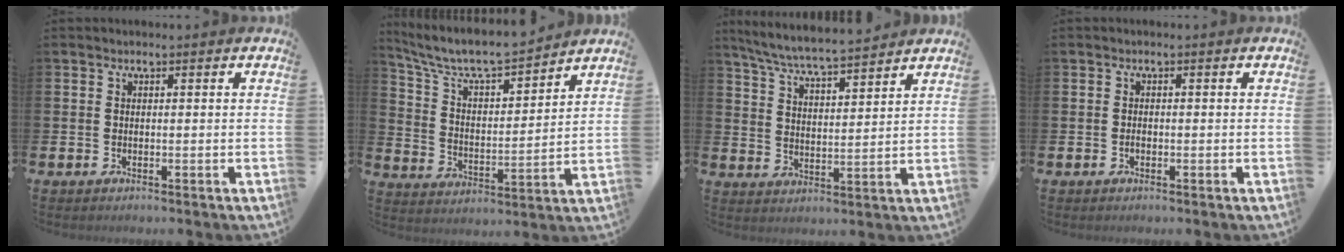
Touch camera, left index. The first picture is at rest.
{"total": 7.7, "force": [7.2, 1.3, 2.2], "torque": [-0.082, -0.053, 0.124]}
{"total": 6.6, "force": [6.4, 0.1, 1.7], "torque": [-0.060, -0.039, 0.112]}
{"total": 0.7, "force": [-0.4, 0.4, 0.4], "torque": [-0.012, 0.002, -0.007]}